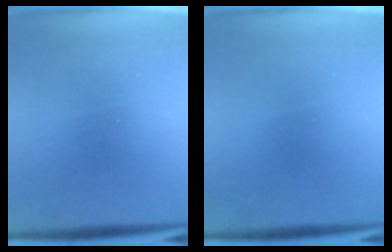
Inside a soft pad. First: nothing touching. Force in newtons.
{"total": 0.5}